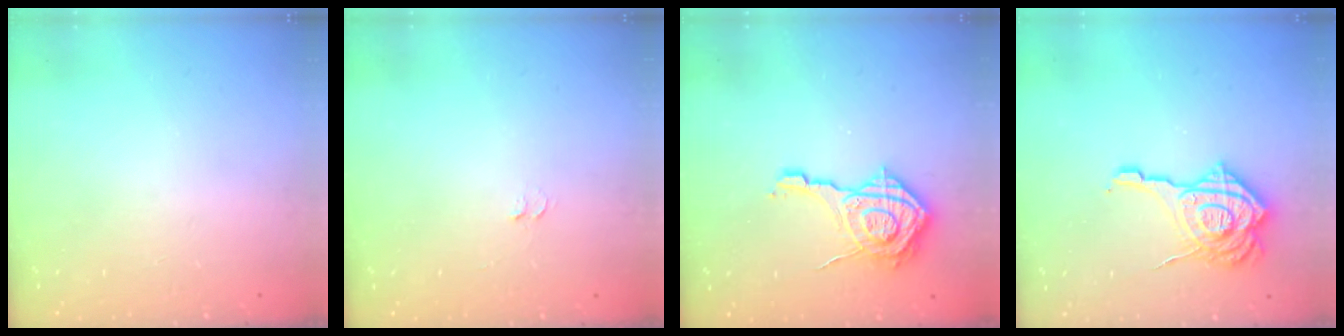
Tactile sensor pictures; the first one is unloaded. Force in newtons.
{"total": 4.6, "press": 4.6, "slide": 0.4}
{"total": 15.2, "press": 15.2, "slide": 1.0}
{"total": 18.6, "press": 18.5, "slide": 1.8}